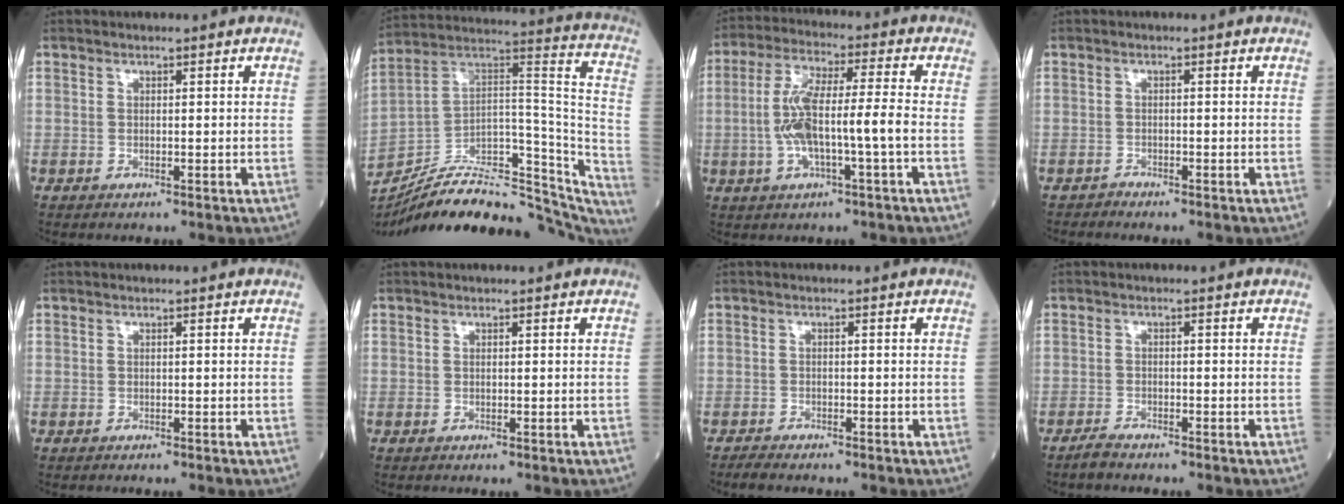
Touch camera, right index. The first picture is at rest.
{"total": 31.9, "force": [-27.0, 9.3, 14.2], "torque": [-0.179, 0.026, -0.386]}
{"total": 10.5, "force": [-1.7, 1.2, 10.3], "torque": [-0.204, 0.016, -0.034]}
{"total": 0.8, "force": [-0.7, 0.0, -0.2], "torque": [0.000, -0.004, -0.016]}
{"total": 0.0}
{"total": 0.0}
{"total": 2.1, "force": [-1.9, 0.3, 0.8], "torque": [-0.021, -0.006, -0.032]}
{"total": 1.8, "force": [-1.7, 0.1, 0.6], "torque": [-0.019, -0.003, -0.033]}